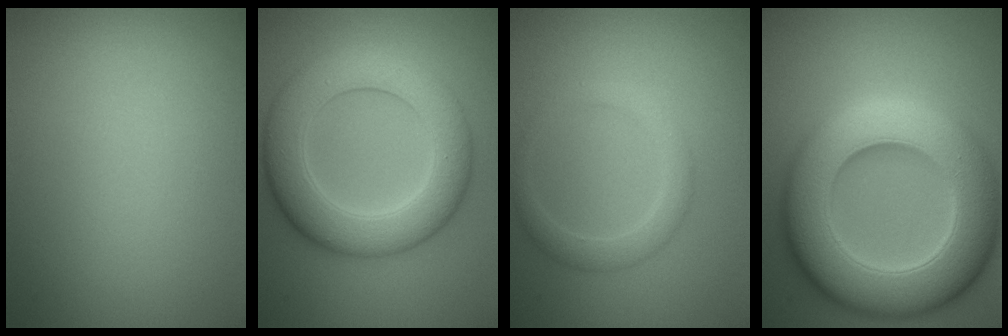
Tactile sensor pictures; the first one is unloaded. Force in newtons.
{"total": 8.5, "press": 8.4, "slide": 0.6}
{"total": 2.4, "press": 2.4, "slide": 0.1}
{"total": 13.2, "press": 13.1, "slide": 2.1}